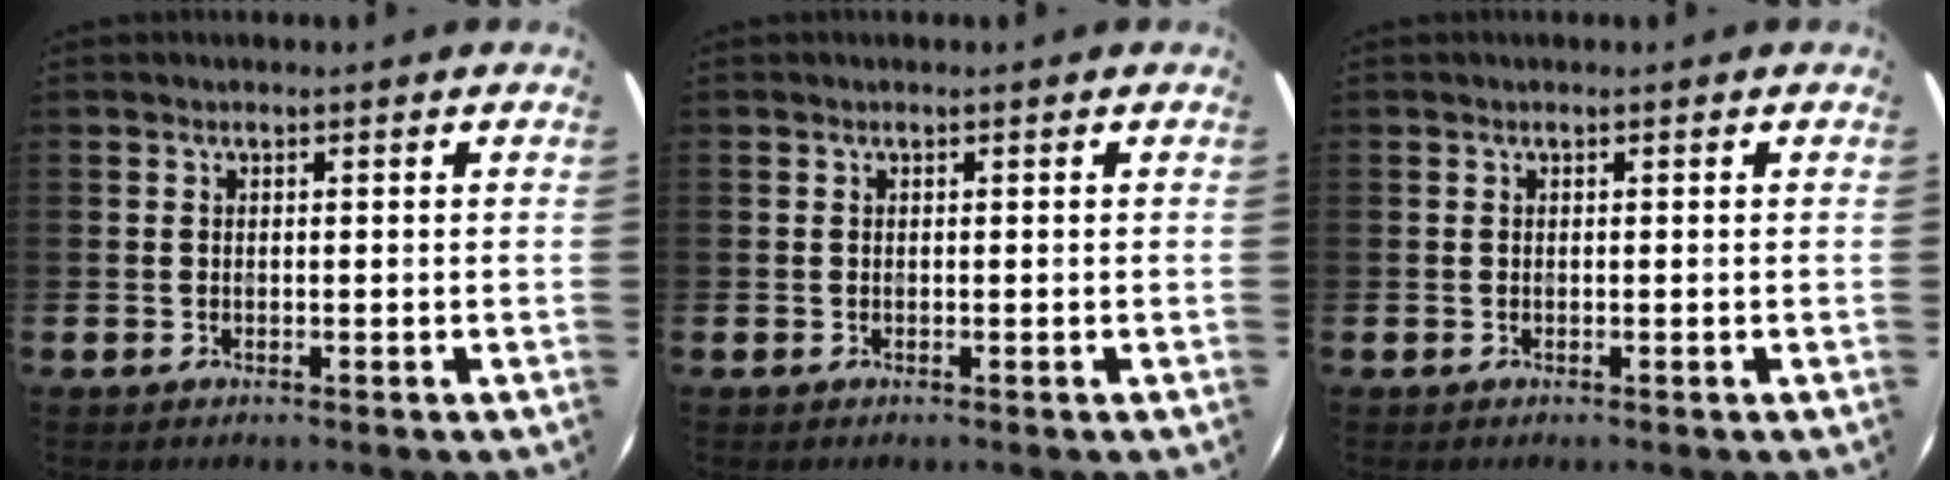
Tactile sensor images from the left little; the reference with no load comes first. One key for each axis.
{"total": 0.0}
{"total": 0.0}